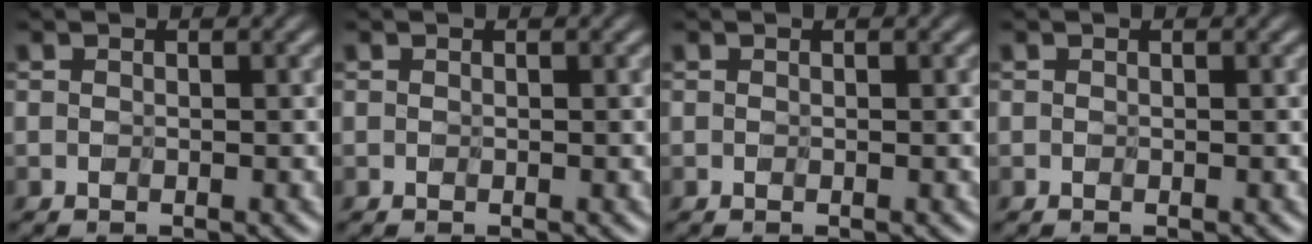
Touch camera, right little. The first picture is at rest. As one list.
[{"total": 0.0}, {"total": 0.0}, {"total": 0.0}]